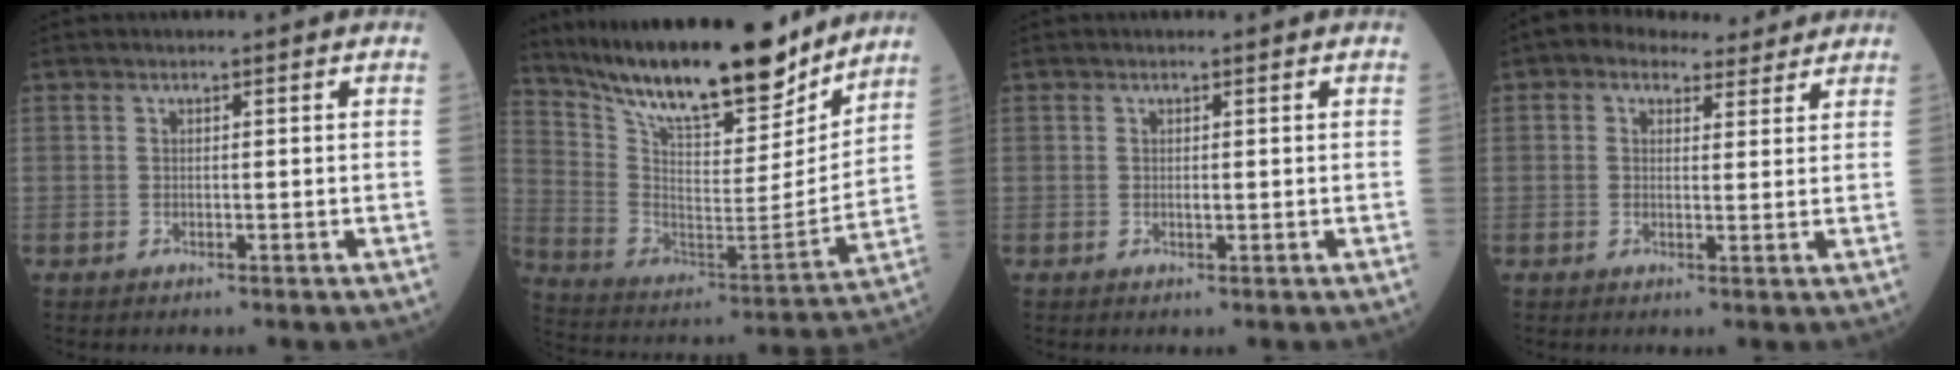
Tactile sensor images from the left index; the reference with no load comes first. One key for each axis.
{"total": 23.0, "fx": 19.7, "fy": 4.8, "fz": 11.0, "tx": -0.201, "ty": -0.028, "tz": 0.319}
{"total": 0.5, "fx": -0.3, "fy": 0.2, "fz": 0.3, "tx": -0.010, "ty": -0.006, "tz": -0.007}
{"total": 6.2, "fx": 4.7, "fy": 3.5, "fz": 2.2, "tx": -0.032, "ty": 0.024, "tz": 0.065}